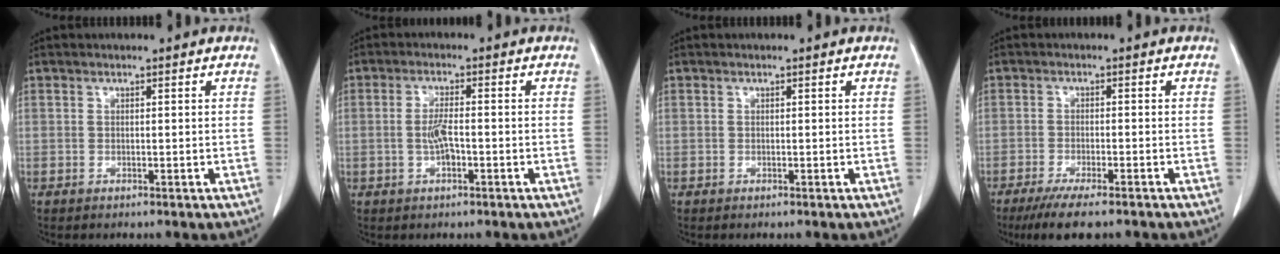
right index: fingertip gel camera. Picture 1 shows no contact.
{"total": 3.4, "force": [-0.8, 0.7, 3.2], "torque": [-0.068, 0.000, -0.014]}
{"total": 0.0}
{"total": 8.4, "force": [-6.6, 1.2, 5.2], "torque": [-0.077, -0.018, -0.100]}